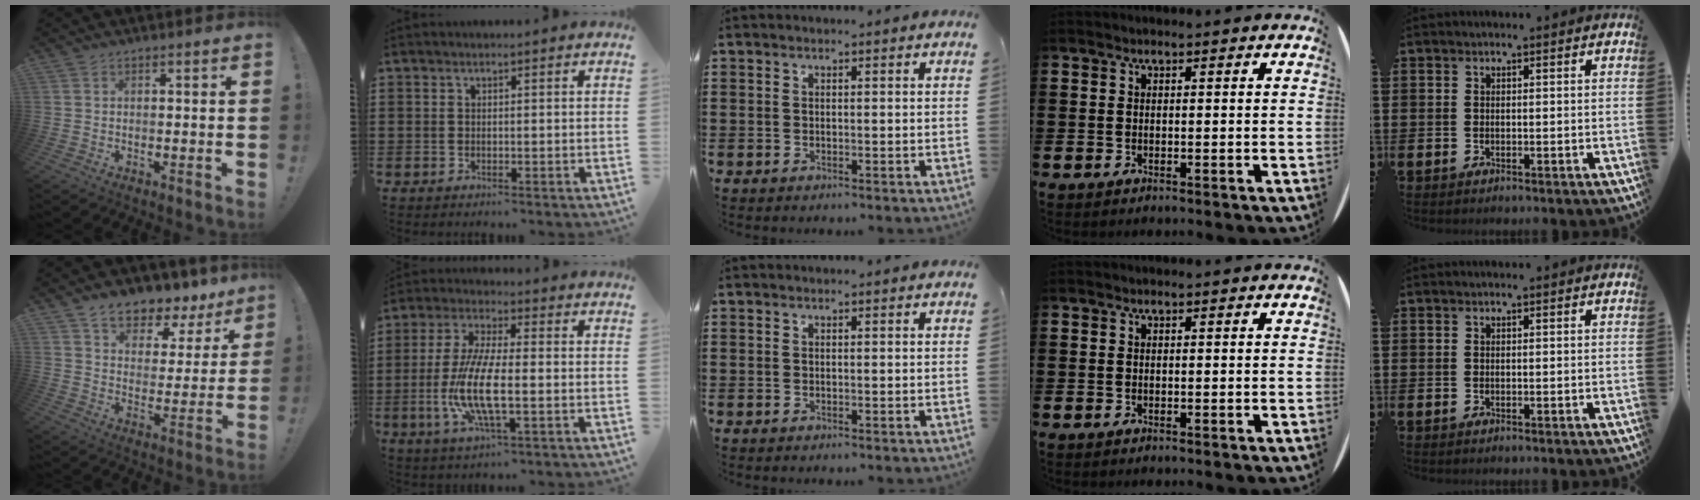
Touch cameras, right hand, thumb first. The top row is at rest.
{"thumb": {"total": 7.8, "force": [6.6, 3.5, 2.3], "torque": [-0.034, -0.065, 0.119]}, "index": {"total": 10.3, "force": [-2.4, 2.9, 9.6], "torque": [-0.223, -0.020, -0.054]}}